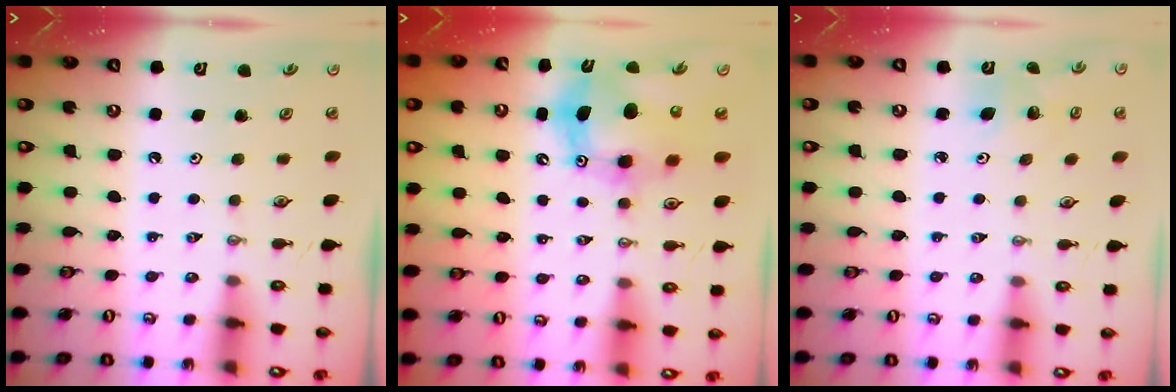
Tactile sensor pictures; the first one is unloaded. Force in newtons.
{"total": 11.6, "press": 11.3, "slide": 2.7}
{"total": 3.8, "press": 3.5, "slide": 1.5}